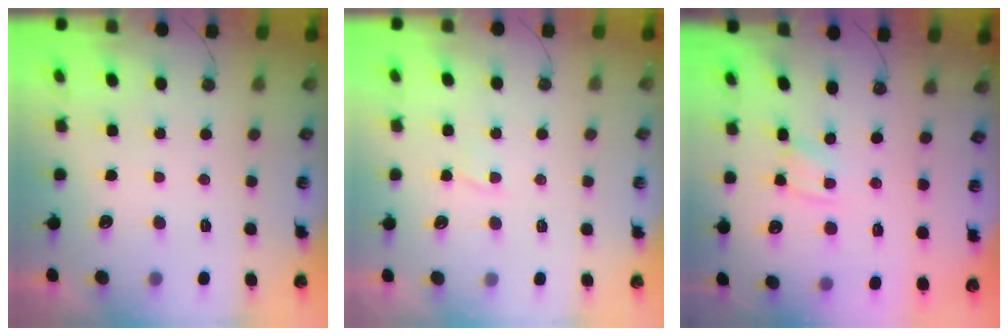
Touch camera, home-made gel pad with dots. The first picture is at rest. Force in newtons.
{"total": 0.9, "press": 0.9, "slide": 0.2}
{"total": 2.1, "press": 2.1, "slide": 0.3}